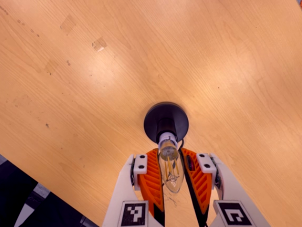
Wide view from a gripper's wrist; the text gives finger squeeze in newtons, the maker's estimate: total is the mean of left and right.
{"total": 11.2, "left": 10.7, "right": 11.8}